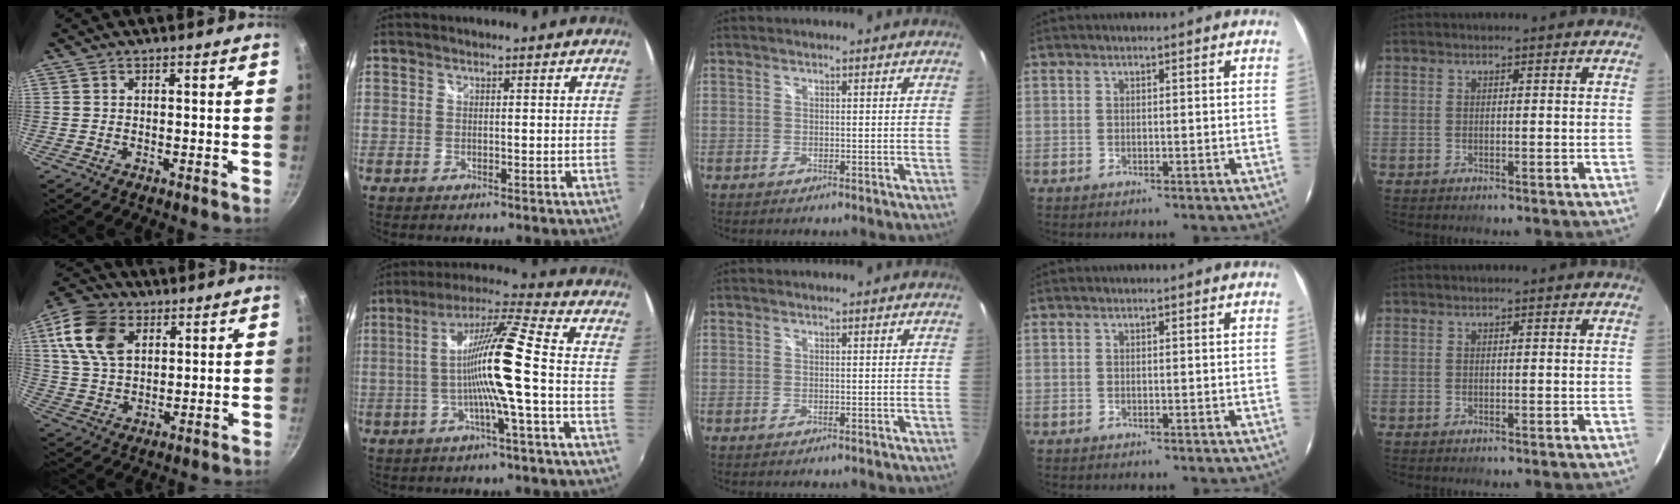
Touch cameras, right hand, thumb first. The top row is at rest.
{"thumb": {"total": 13.1, "force": [4.9, 8.8, 8.4], "torque": [-0.143, -0.005, 0.088]}, "index": {"total": 13.1, "force": [-2.3, -1.1, 12.9], "torque": [-0.231, 0.005, -0.043]}}